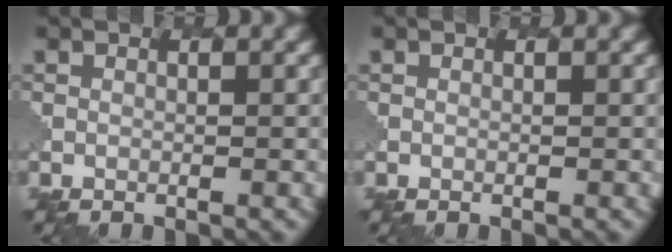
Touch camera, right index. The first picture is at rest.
{"total": 0.0}